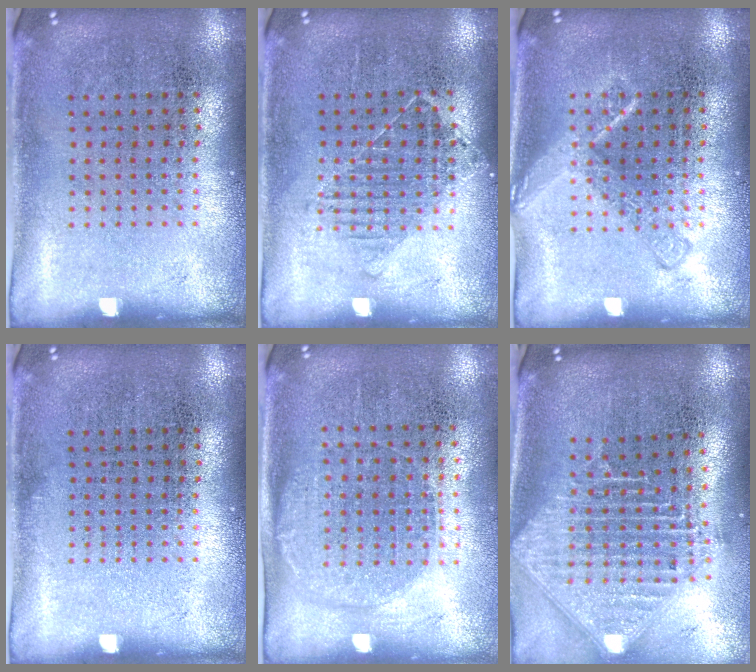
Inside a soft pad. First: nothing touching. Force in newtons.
{"total": 1.1, "press": 0.9, "slide": 0.6}
{"total": 1.5, "press": 1.5, "slide": 0.2}
{"total": 0.0}
{"total": 1.3, "press": 1.1, "slide": 0.6}
{"total": 2.5, "press": 1.9, "slide": 1.7}